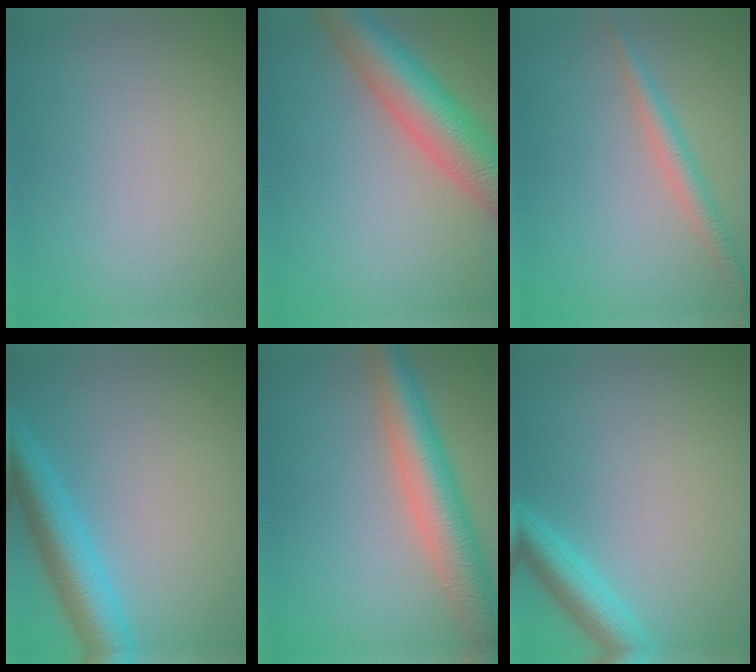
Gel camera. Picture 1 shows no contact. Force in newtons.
{"total": 8.0, "press": 8.0, "slide": 0.3}
{"total": 2.5, "press": 2.5, "slide": 0.0}
{"total": 5.8, "press": 5.8, "slide": 0.3}
{"total": 6.8, "press": 6.8, "slide": 0.2}
{"total": 3.5, "press": 3.5, "slide": 0.3}